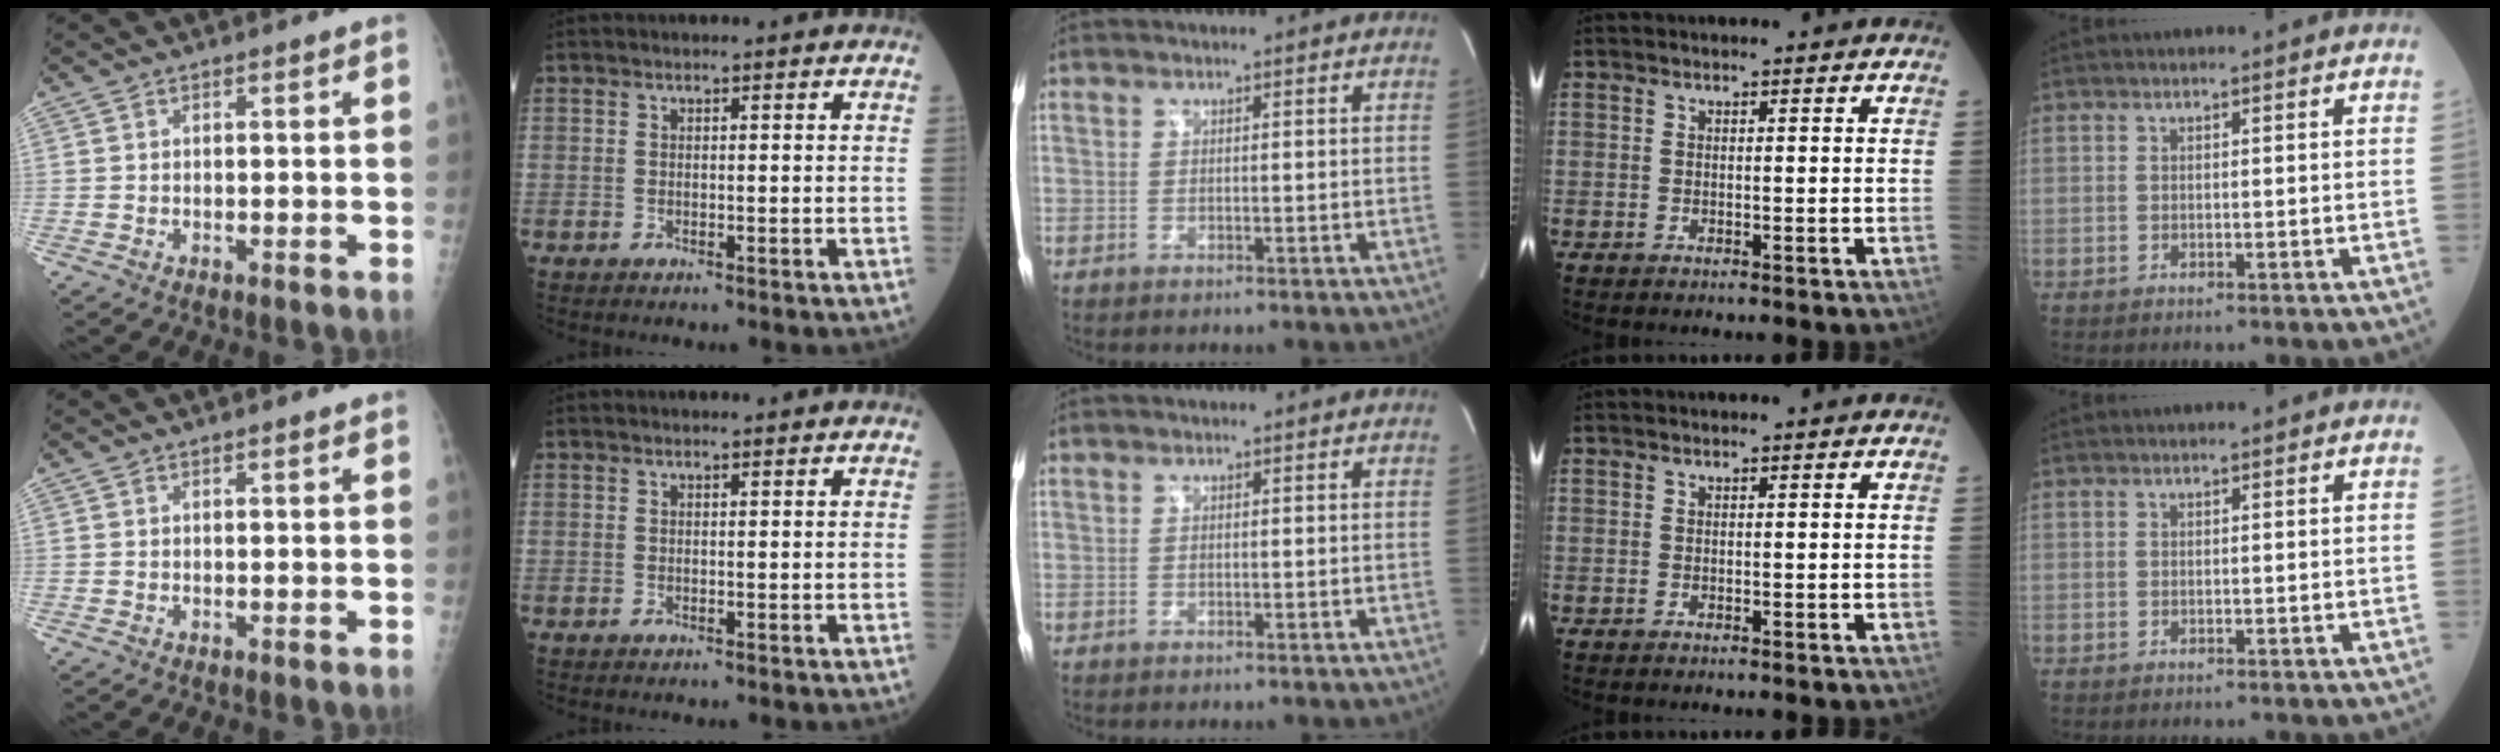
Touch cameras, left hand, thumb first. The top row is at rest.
{"thumb": {"total": 1.0, "force": [0.7, 0.2, 0.6], "torque": [-0.006, 0.001, 0.010]}, "index": {"total": 0.7, "force": [0.7, 0.0, 0.3], "torque": [-0.010, 0.003, 0.010]}}